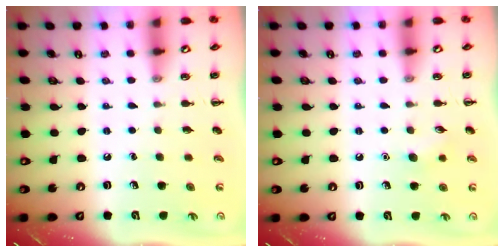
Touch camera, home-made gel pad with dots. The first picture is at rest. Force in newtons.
{"total": 5.6, "press": 5.5, "slide": 1.2}